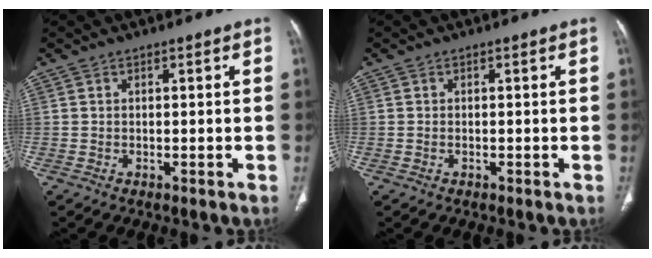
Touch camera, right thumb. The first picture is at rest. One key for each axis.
{"total": 0.0}